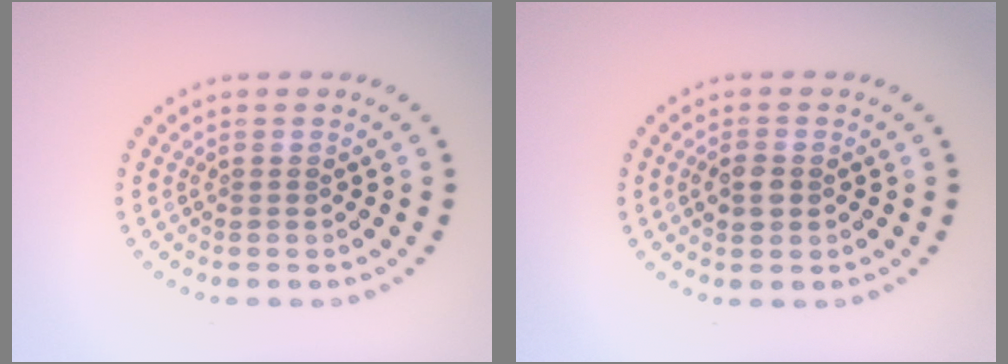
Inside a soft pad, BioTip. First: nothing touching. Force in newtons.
{"total": 1.8, "press": 1.8, "slide": 0.1}